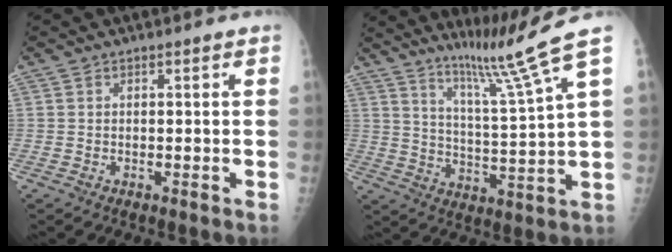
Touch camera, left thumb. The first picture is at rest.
{"total": 11.8, "force": [8.4, -2.3, 7.9], "torque": [-0.130, -0.071, 0.149]}